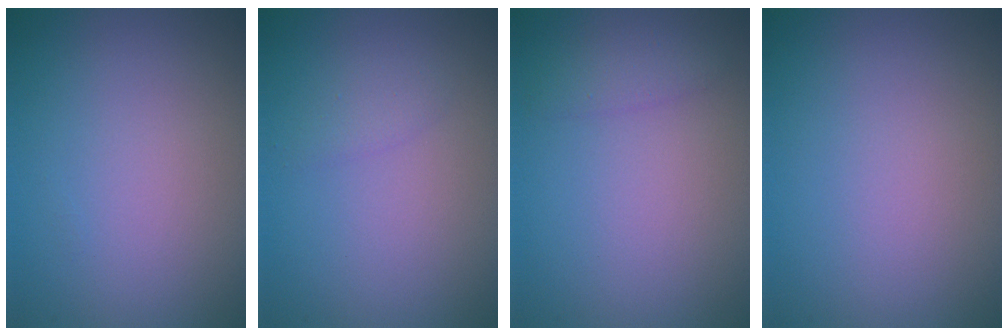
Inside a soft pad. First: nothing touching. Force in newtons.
{"total": 0.9, "press": 0.9, "slide": 0.1}
{"total": 1.3, "press": 1.3, "slide": 0.0}
{"total": 0.0}